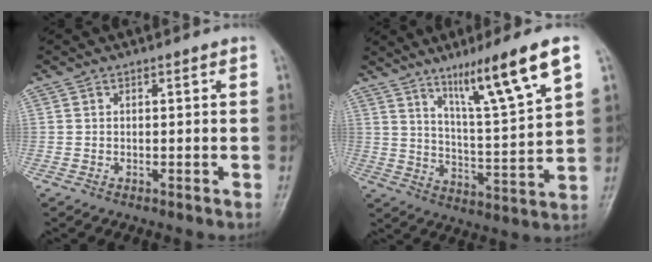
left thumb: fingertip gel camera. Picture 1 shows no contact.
{"total": 15.2, "force": [8.8, 0.9, 12.4], "torque": [-0.202, -0.044, 0.151]}